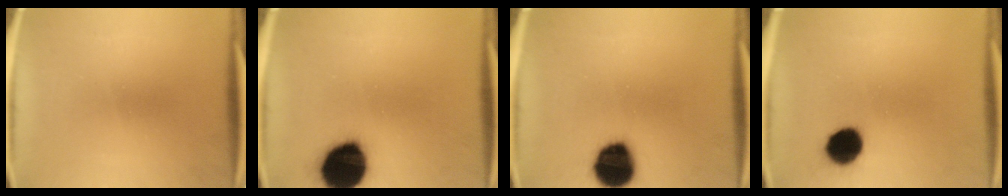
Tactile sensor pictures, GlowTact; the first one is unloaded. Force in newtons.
{"total": 18.2}
{"total": 14.2}
{"total": 8.9}